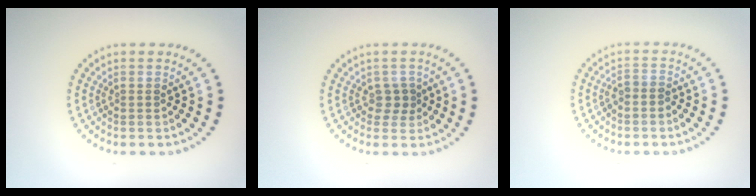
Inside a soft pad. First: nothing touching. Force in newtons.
{"total": 1.4, "press": 1.2, "slide": 0.8}
{"total": 1.1, "press": 0.8, "slide": 0.7}